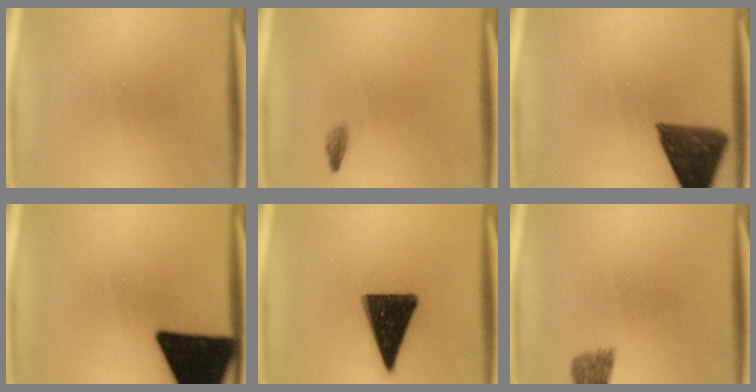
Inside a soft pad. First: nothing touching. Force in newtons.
{"total": 0.9}
{"total": 9.4}
{"total": 20.3}
{"total": 15.0}
{"total": 1.9}